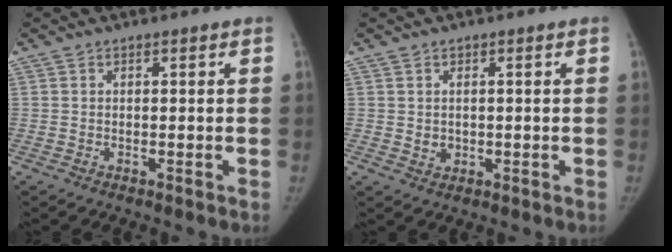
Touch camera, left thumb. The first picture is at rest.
{"total": 1.9, "force": [0.3, 1.7, 0.8], "torque": [-0.010, -0.003, 0.014]}